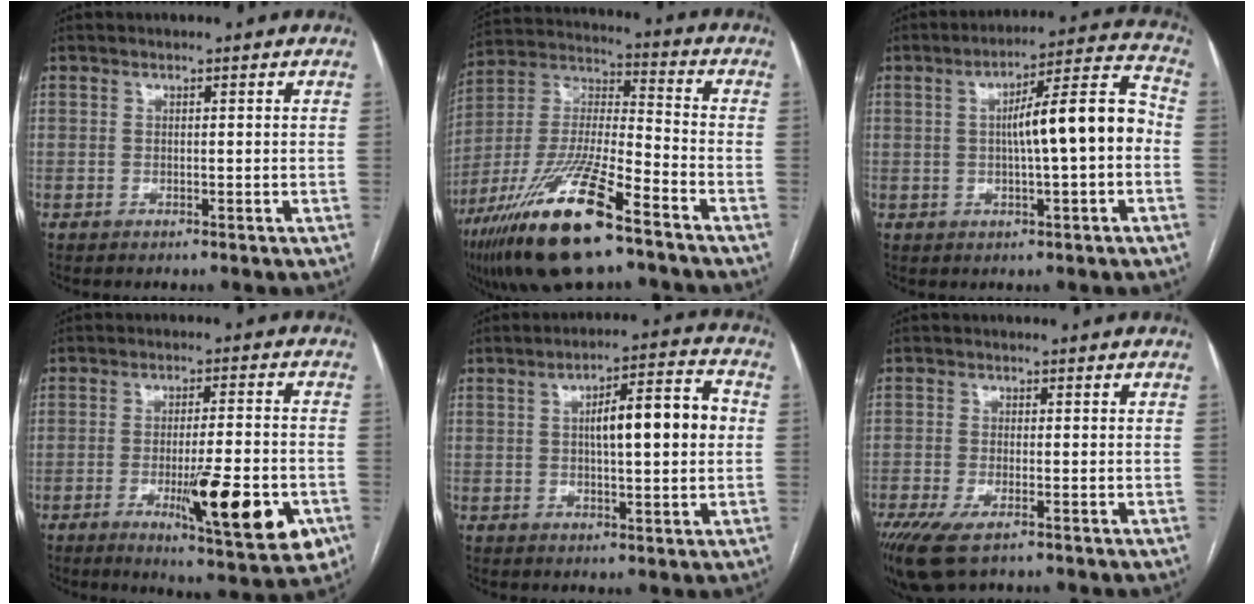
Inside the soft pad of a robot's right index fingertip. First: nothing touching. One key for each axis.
{"total": 20.4, "fx": -12.5, "fy": 3.5, "fz": 15.7, "tx": -0.343, "ty": -0.034, "tz": -0.228}
{"total": 11.5, "fx": -0.5, "fy": 1.2, "fz": 11.5, "tx": -0.172, "ty": 0.031, "tz": -0.008}
{"total": 14.6, "fx": -5.0, "fy": 2.3, "fz": 13.5, "tx": -0.178, "ty": -0.019, "tz": -0.065}
{"total": 10.6, "fx": 1.1, "fy": 2.1, "fz": 10.3, "tx": -0.159, "ty": 0.027, "tz": 0.017}
{"total": 7.5, "fx": -4.9, "fy": 2.2, "fz": 5.3, "tx": -0.101, "ty": -0.021, "tz": -0.085}